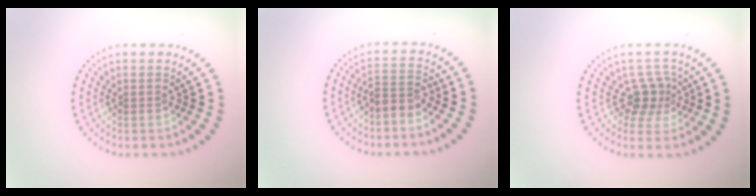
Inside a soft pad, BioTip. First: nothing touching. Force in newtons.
{"total": 2.1, "press": 1.7, "slide": 1.1}
{"total": 2.5, "press": 1.8, "slide": 1.8}